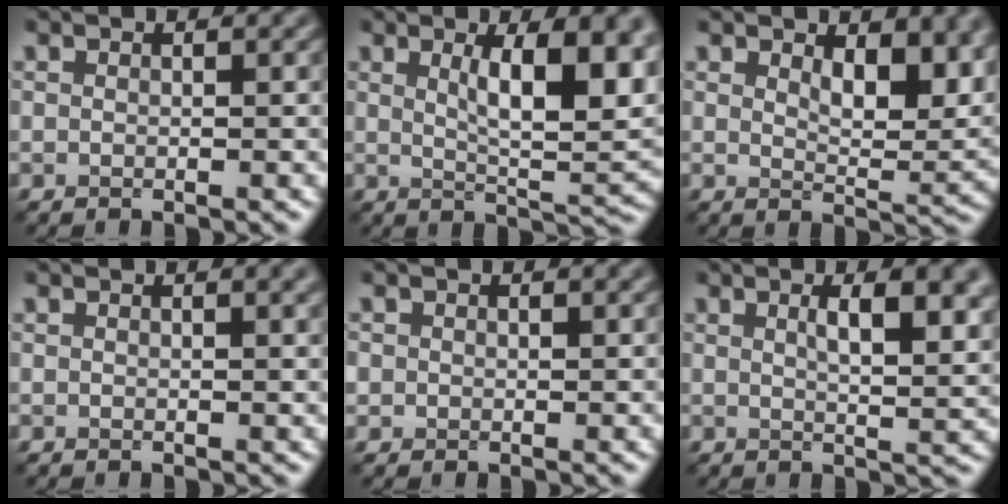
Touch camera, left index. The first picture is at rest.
{"total": 9.2, "force": [2.5, 2.8, 8.4], "torque": [-0.116, -0.006, 0.044]}
{"total": 5.6, "force": [2.6, 2.5, 4.3], "torque": [-0.063, -0.011, 0.044]}
{"total": 1.6, "force": [0.8, 0.5, 1.3], "torque": [-0.011, 0.005, 0.009]}
{"total": 0.9, "force": [0.2, 0.8, 0.2], "torque": [0.001, -0.001, 0.001]}
{"total": 6.5, "force": [2.0, 2.2, 5.8], "torque": [-0.063, 0.007, 0.029]}